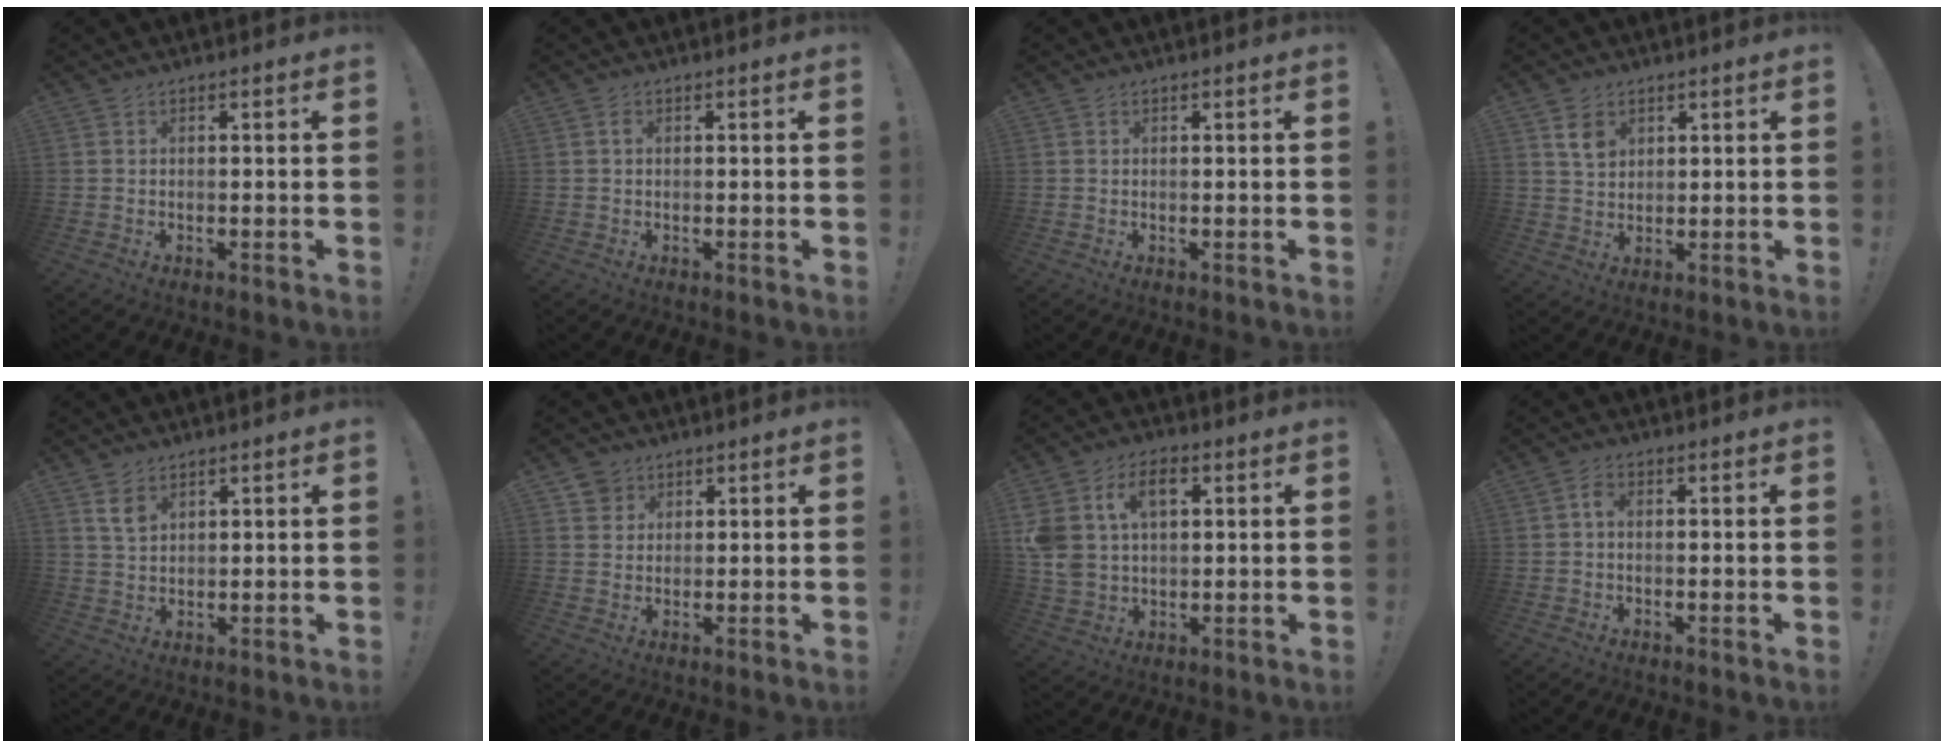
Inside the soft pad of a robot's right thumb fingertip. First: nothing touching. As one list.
[{"total": 0.5, "force": [-0.2, 0.5, 0.2], "torque": [-0.001, 0.003, -0.004]}, {"total": 0.9, "force": [0.3, 0.8, -0.1], "torque": [0.007, -0.002, 0.004]}, {"total": 5.4, "force": [2.9, 4.1, 2.0], "torque": [-0.015, -0.013, 0.051]}, {"total": 4.2, "force": [2.6, 2.6, 2.1], "torque": [-0.027, -0.013, 0.048]}, {"total": 4.0, "force": [2.5, 3.1, 0.3], "torque": [0.002, -0.013, 0.044]}, {"total": 12.3, "force": [4.4, 8.7, 7.5], "torque": [-0.151, -0.006, 0.081]}, {"total": 1.7, "force": [-0.2, 1.2, 1.3], "torque": [-0.022, 0.006, -0.005]}]